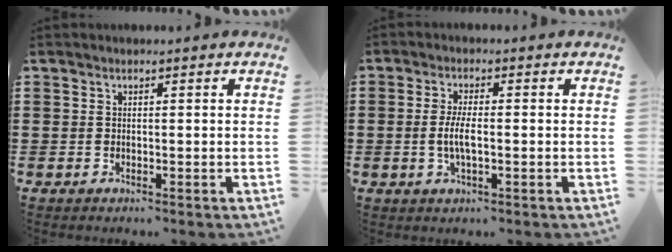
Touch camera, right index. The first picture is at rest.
{"total": 4.0, "force": [-0.7, 1.0, 3.8], "torque": [-0.088, -0.006, -0.020]}